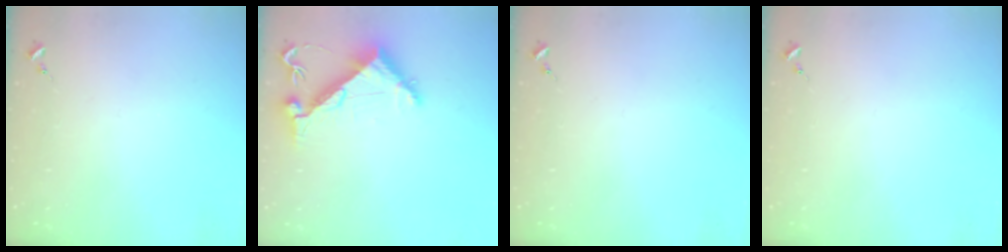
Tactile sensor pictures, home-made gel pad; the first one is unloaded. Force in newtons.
{"total": 6.7, "press": 6.6, "slide": 0.7}
{"total": 0.0}
{"total": 0.0}